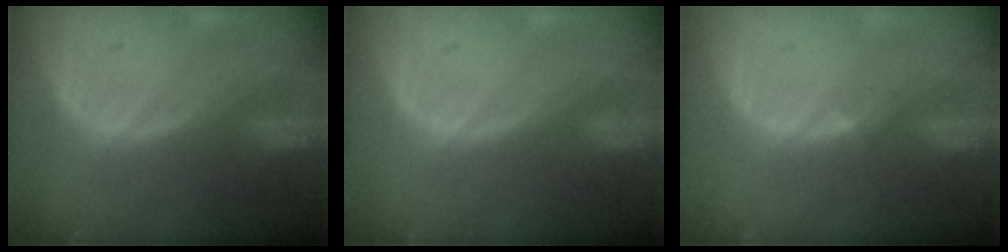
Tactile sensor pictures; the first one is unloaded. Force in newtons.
{"total": 0.0}
{"total": 0.9, "press": 0.7, "slide": 0.6}